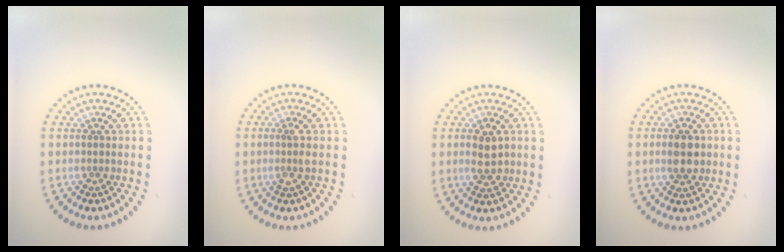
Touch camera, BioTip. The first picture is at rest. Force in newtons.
{"total": 1.4, "press": 1.3, "slide": 0.7}
{"total": 2.6, "press": 2.6, "slide": 0.2}
{"total": 2.7, "press": 2.7, "slide": 0.3}